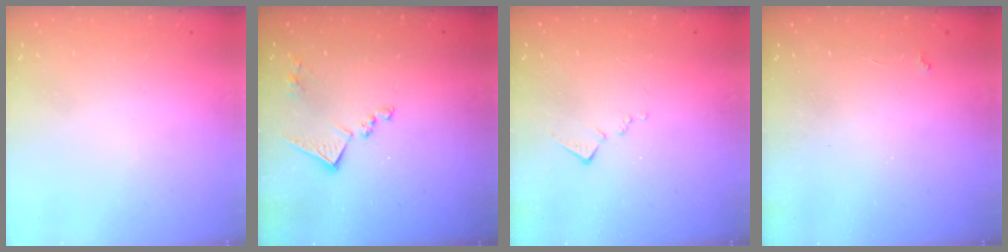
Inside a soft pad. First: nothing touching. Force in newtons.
{"total": 11.6, "press": 11.6, "slide": 0.8}
{"total": 8.0, "press": 8.0, "slide": 0.4}
{"total": 2.3, "press": 2.3, "slide": 0.4}